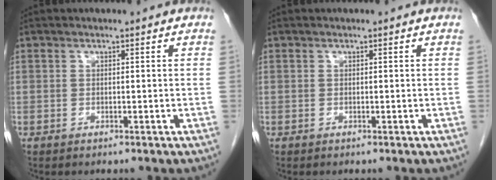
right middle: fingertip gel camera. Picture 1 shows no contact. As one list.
[{"total": 0.0}]